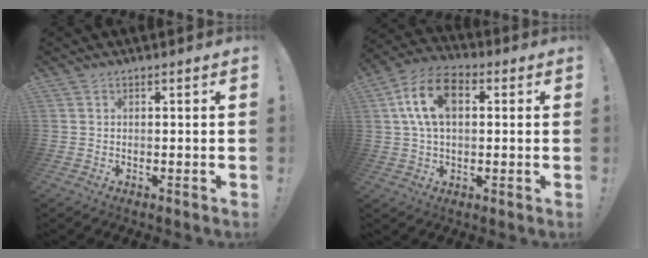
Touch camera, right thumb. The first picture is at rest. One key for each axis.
{"total": 14.0, "fx": 3.3, "fy": 8.8, "fz": 10.4, "tx": -0.198, "ty": 0.013, "tz": 0.063}